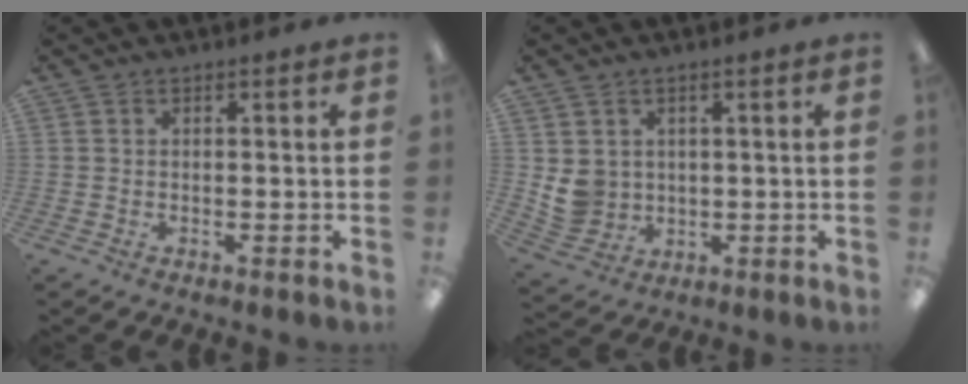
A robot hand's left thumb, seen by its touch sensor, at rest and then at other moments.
{"total": 5.9, "force": [1.6, 5.5, 1.4], "torque": [-0.026, -0.001, 0.039]}